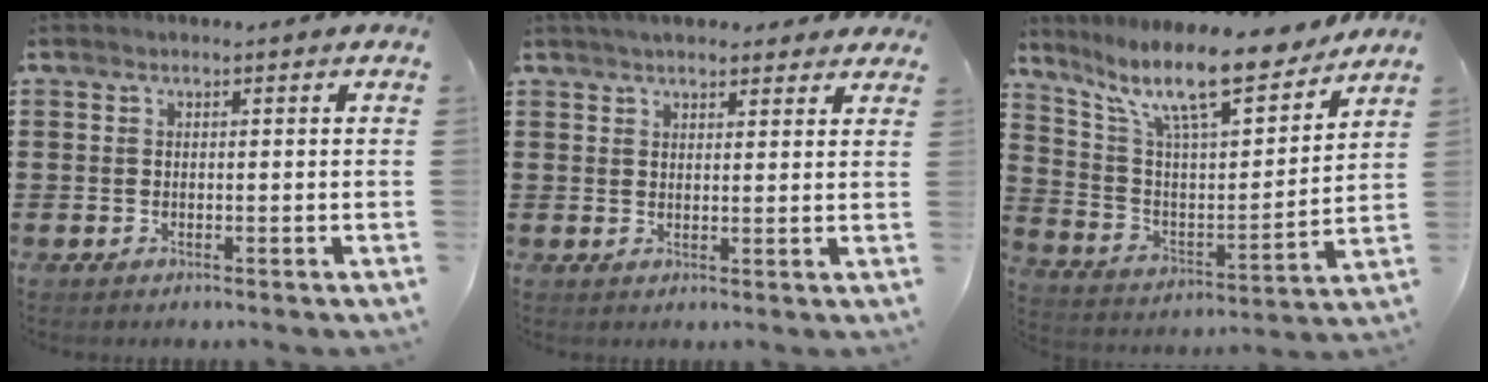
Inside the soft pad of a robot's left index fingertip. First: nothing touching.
{"total": 3.6, "force": [3.2, 0.8, 1.3], "torque": [-0.032, 0.000, 0.060]}
{"total": 13.8, "force": [11.0, 2.2, 8.0], "torque": [-0.175, -0.061, 0.188]}